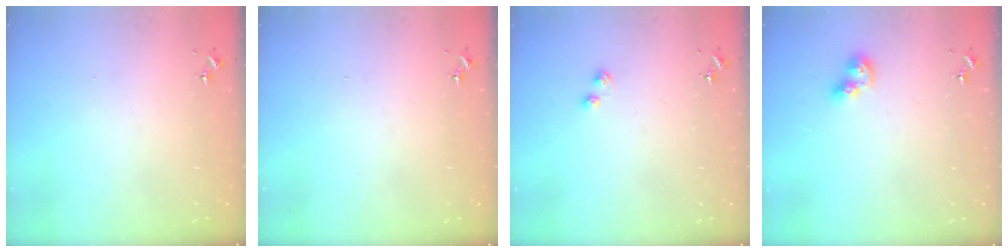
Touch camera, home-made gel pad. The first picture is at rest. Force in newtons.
{"total": 0.0}
{"total": 2.3, "press": 2.2, "slide": 0.5}
{"total": 7.4, "press": 7.4, "slide": 0.7}